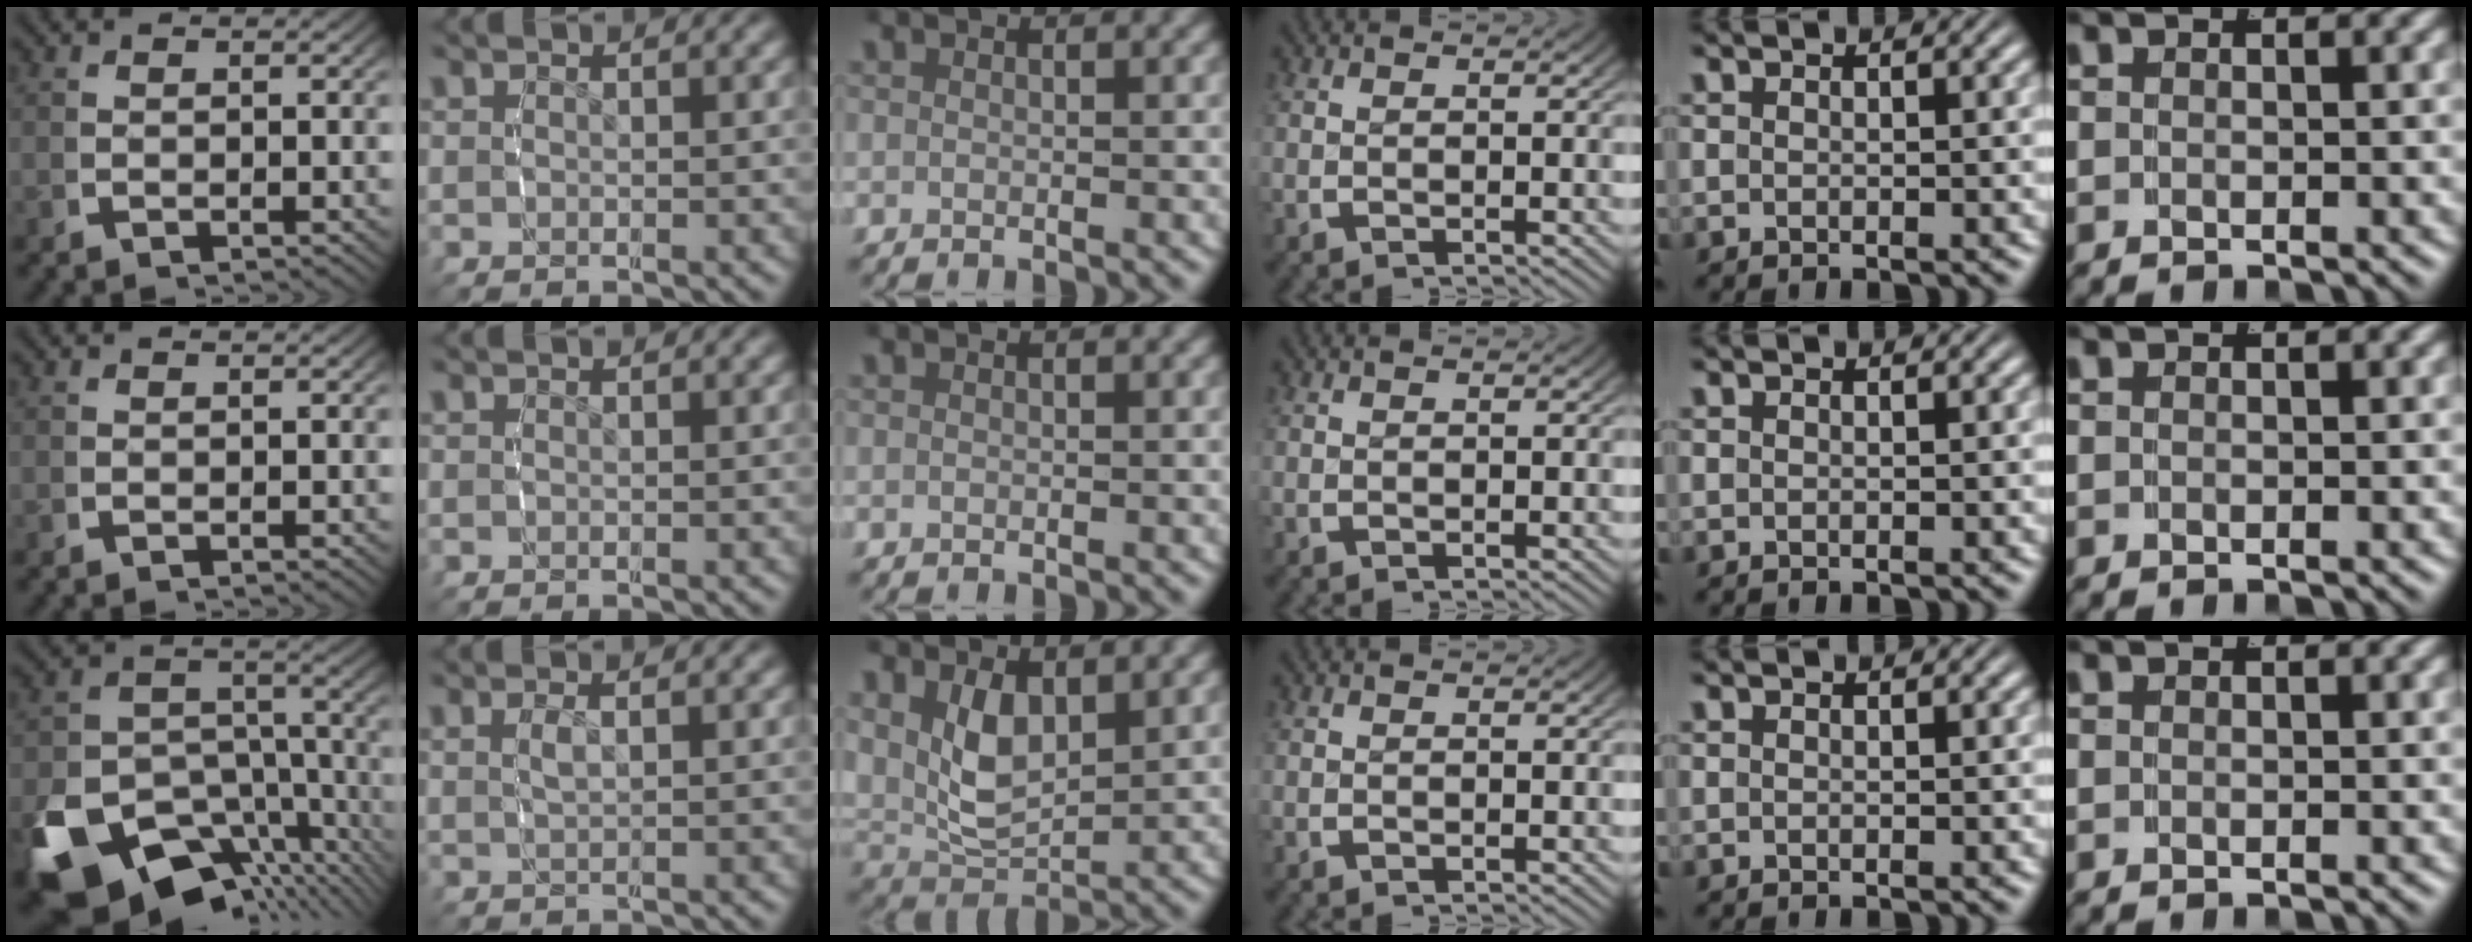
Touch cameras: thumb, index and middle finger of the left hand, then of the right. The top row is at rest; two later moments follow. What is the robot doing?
{"motion": "grasp_and_lifting", "object": "ethernet cable"}